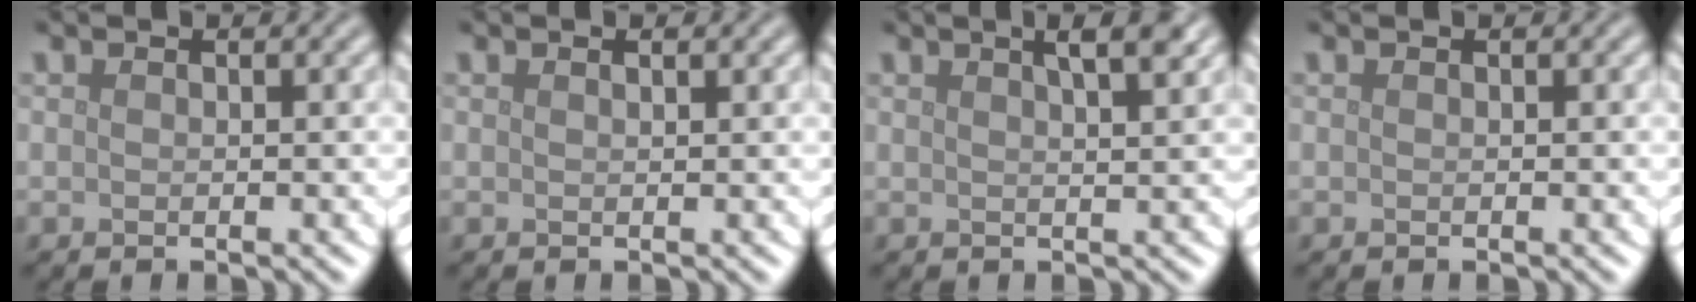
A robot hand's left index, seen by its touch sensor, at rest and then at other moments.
{"total": 0.6, "force": [0.4, 0.1, 0.4], "torque": [-0.007, 0.001, 0.007]}
{"total": 4.9, "force": [2.7, 1.9, 3.6], "torque": [-0.019, 0.030, 0.011]}
{"total": 0.0}